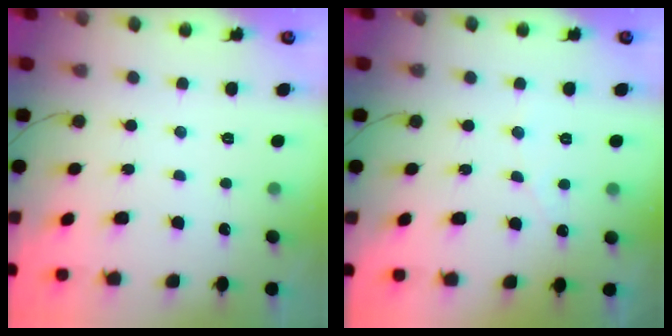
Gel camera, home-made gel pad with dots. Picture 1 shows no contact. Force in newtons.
{"total": 2.5, "press": 2.5, "slide": 0.1}